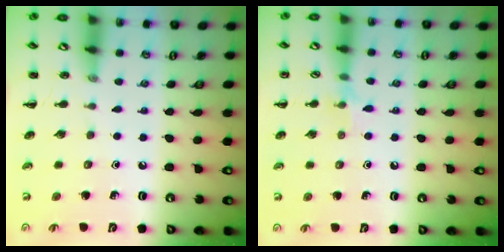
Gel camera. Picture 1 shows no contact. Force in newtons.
{"total": 5.7, "press": 5.4, "slide": 1.8}